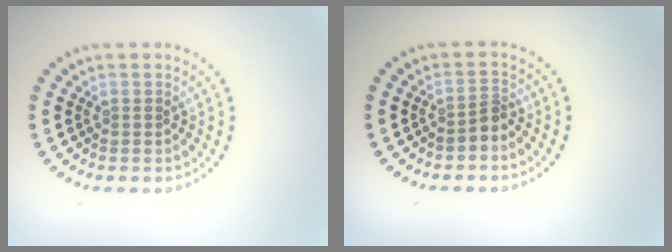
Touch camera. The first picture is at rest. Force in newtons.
{"total": 1.7, "press": 1.2, "slide": 1.2}